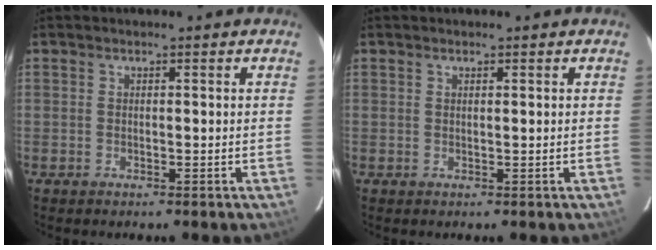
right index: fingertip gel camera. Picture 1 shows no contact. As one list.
[{"total": 0.6, "force": [0.4, -0.3, 0.4], "torque": [-0.006, 0.001, 0.006]}]